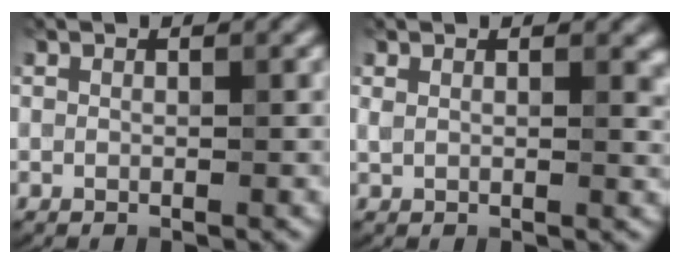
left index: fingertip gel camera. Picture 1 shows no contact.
{"total": 2.3, "force": [1.2, 1.0, 1.7], "torque": [-0.028, -0.001, 0.023]}